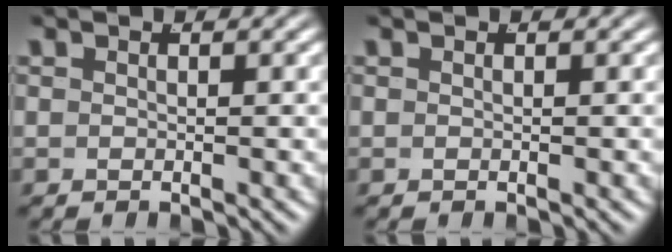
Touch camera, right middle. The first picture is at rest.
{"total": 0.0}